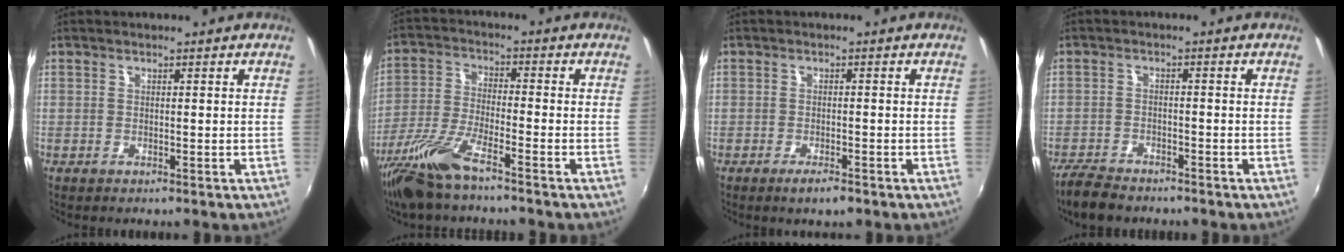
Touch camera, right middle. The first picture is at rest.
{"total": 10.3, "force": [-7.5, 1.7, 6.9], "torque": [-0.148, -0.018, -0.150]}
{"total": 2.7, "force": [-1.9, 0.8, 1.8], "torque": [-0.041, -0.007, -0.037]}
{"total": 6.1, "force": [-5.4, 2.1, 2.1], "torque": [-0.067, -0.014, -0.097]}